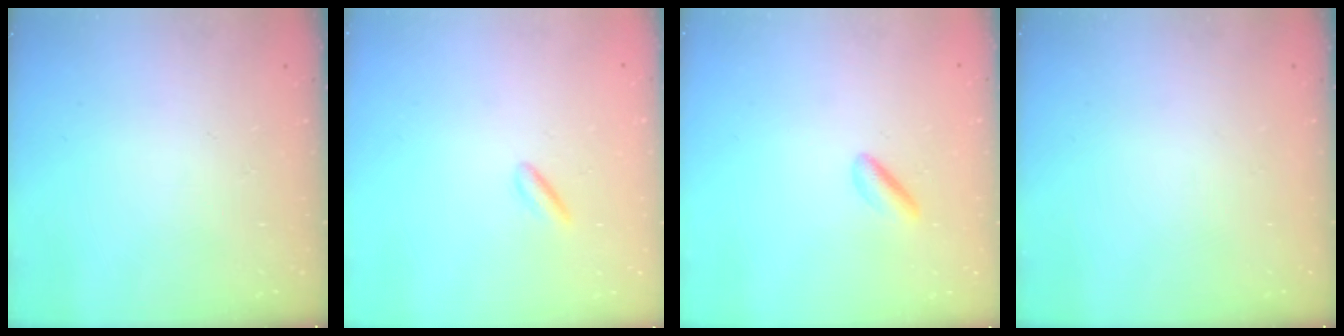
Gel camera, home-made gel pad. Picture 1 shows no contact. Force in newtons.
{"total": 2.2, "press": 2.1, "slide": 0.8}
{"total": 2.6, "press": 2.4, "slide": 0.9}
{"total": 0.0}